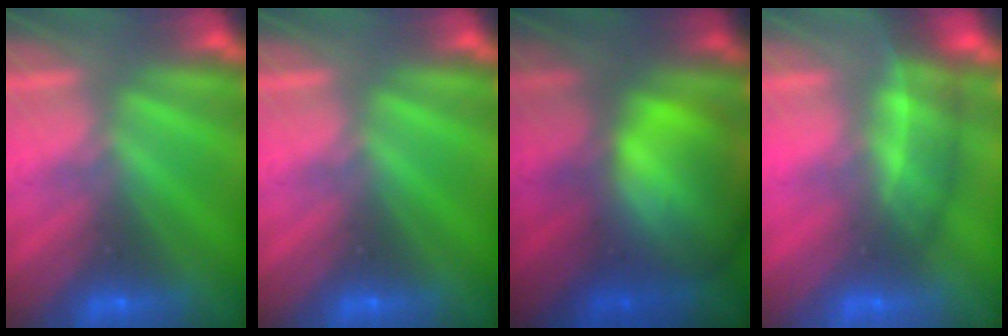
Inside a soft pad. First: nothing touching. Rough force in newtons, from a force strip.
{"total": 0.0}
{"total": 11.8}
{"total": 3.3}